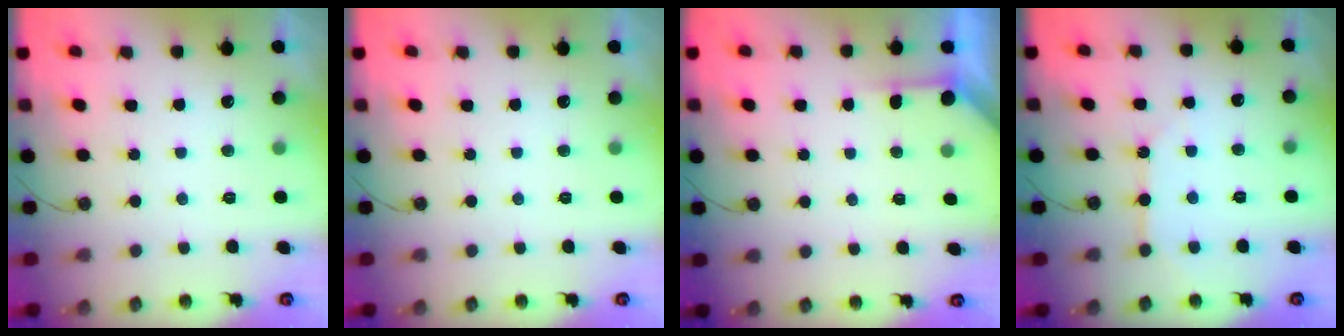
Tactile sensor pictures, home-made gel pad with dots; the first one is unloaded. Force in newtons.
{"total": 0.0}
{"total": 4.0, "press": 3.9, "slide": 0.2}
{"total": 6.1, "press": 6.1, "slide": 0.7}